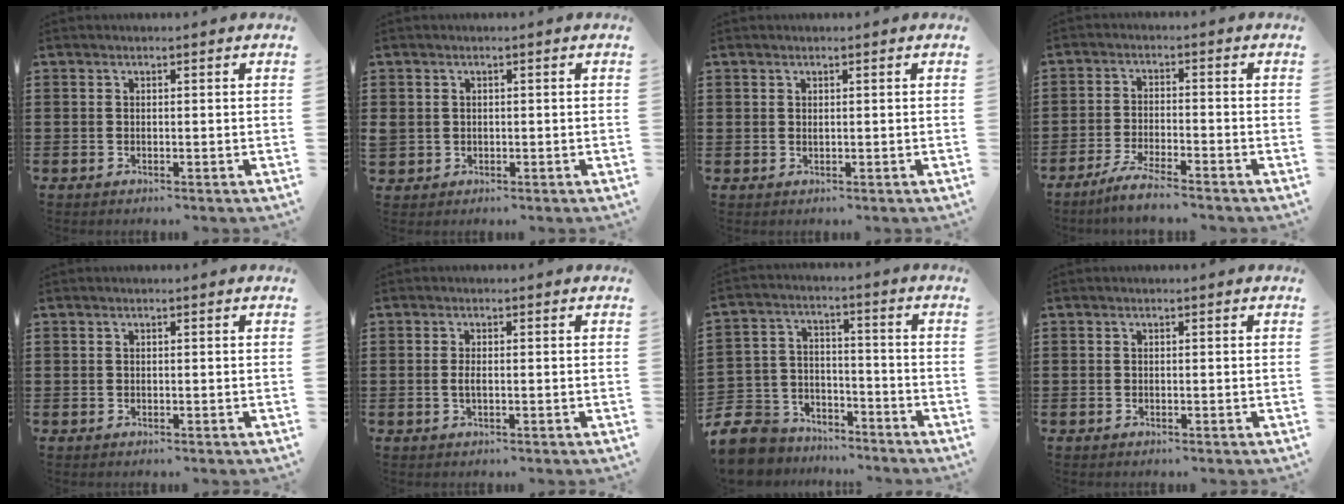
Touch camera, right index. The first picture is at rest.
{"total": 1.3, "force": [0.1, 1.2, 0.1], "torque": [-0.007, 0.007, 0.001]}
{"total": 0.5, "force": [0.4, 0.3, 0.2], "torque": [-0.004, 0.002, 0.008]}
{"total": 4.1, "force": [-3.8, -0.1, 1.7], "torque": [-0.036, -0.004, -0.074]}
{"total": 0.0}
{"total": 1.6, "force": [-0.2, 0.5, 1.5], "torque": [-0.035, -0.003, -0.006]}
{"total": 7.9, "force": [-7.2, 3.2, 0.6], "torque": [-0.051, 0.006, -0.150]}
{"total": 0.0}